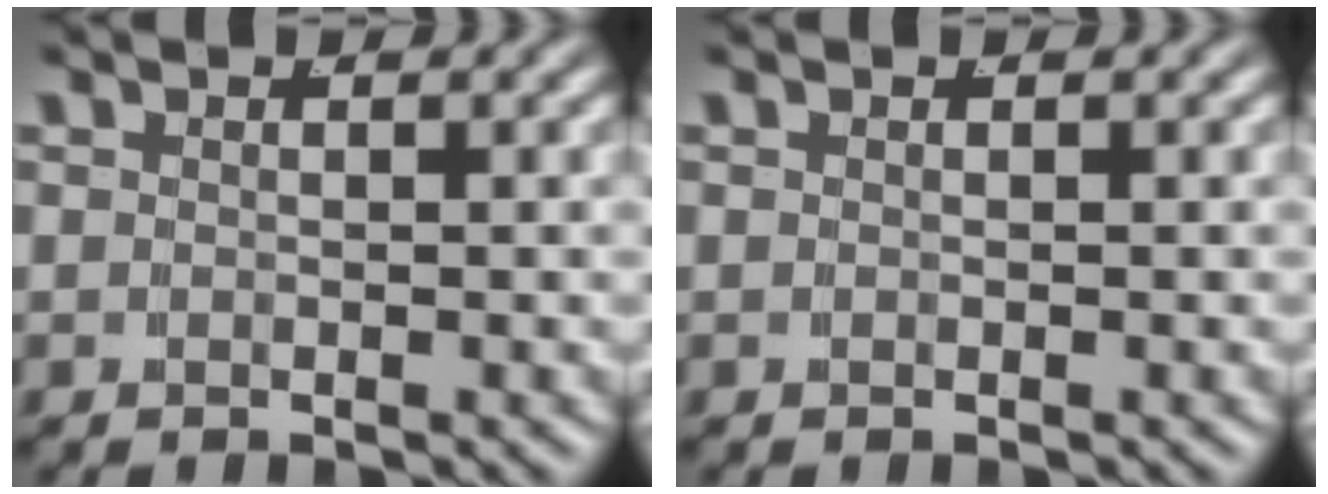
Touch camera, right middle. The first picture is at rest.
{"total": 0.0}